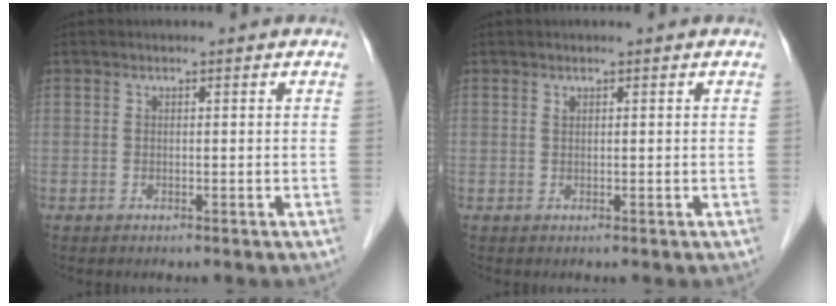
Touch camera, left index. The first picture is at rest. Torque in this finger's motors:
{"motor_torque": [0.05, 0.02, 0.00, 0.00]}